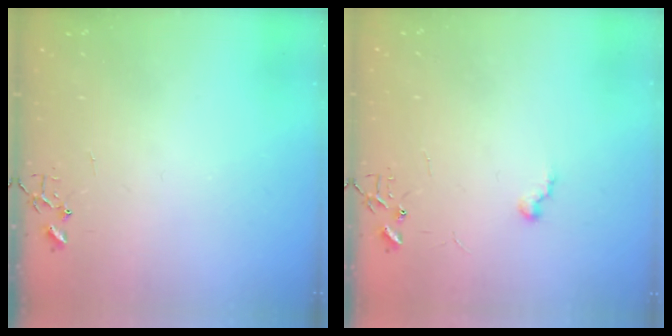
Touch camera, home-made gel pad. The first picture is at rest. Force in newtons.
{"total": 5.3, "press": 5.3, "slide": 0.5}